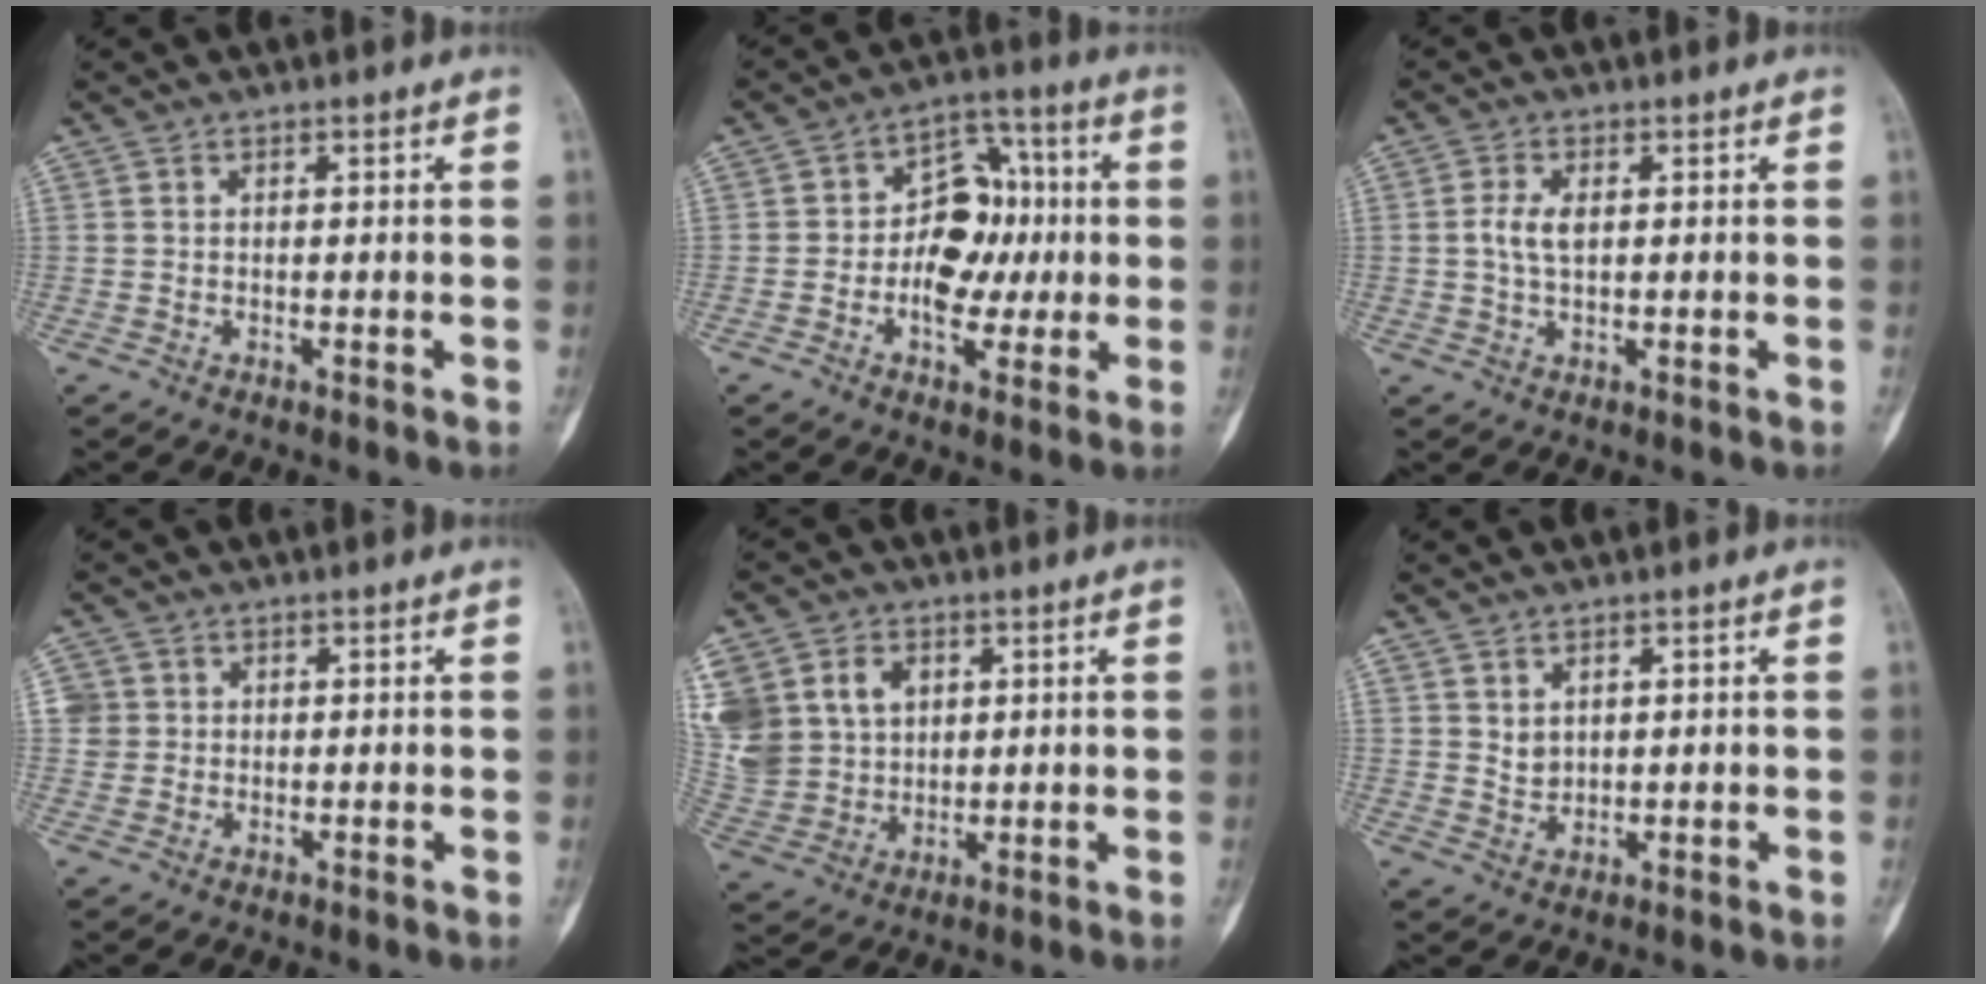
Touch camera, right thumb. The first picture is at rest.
{"total": 11.6, "force": [-0.7, 8.3, 8.1], "torque": [-0.076, 0.030, -0.019]}
{"total": 3.9, "force": [0.5, 2.1, 3.2], "torque": [-0.071, 0.001, 0.010]}
{"total": 2.8, "force": [0.5, 2.8, 0.2], "torque": [0.017, 0.003, 0.008]}
{"total": 18.6, "force": [5.5, 15.2, 9.2], "torque": [-0.216, 0.023, 0.126]}
{"total": 2.4, "force": [1.0, 1.9, 1.2], "torque": [-0.015, -0.011, 0.027]}